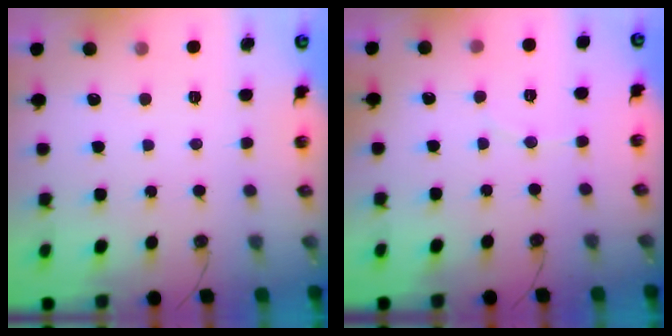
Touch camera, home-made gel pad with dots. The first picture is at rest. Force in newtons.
{"total": 3.3, "press": 3.2, "slide": 0.7}